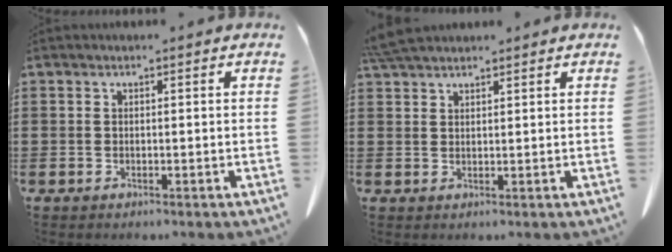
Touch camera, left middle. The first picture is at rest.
{"total": 3.9, "force": [3.5, 0.7, 1.5], "torque": [-0.039, -0.002, 0.068]}